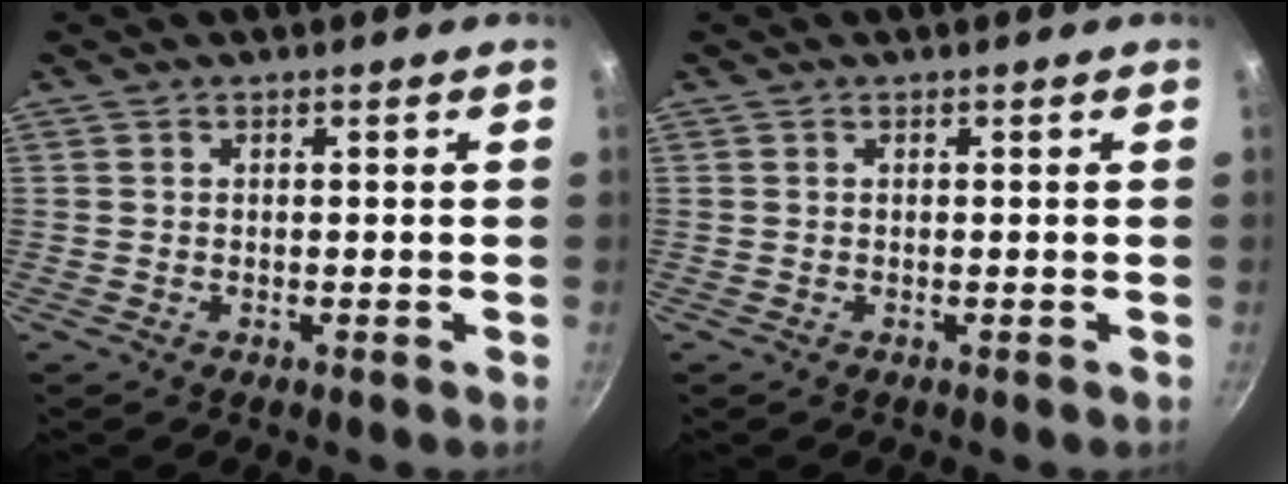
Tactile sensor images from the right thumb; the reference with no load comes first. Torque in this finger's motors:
{"motor_torque": [0.00, 0.00, 0.16, 0.16, 0.01]}